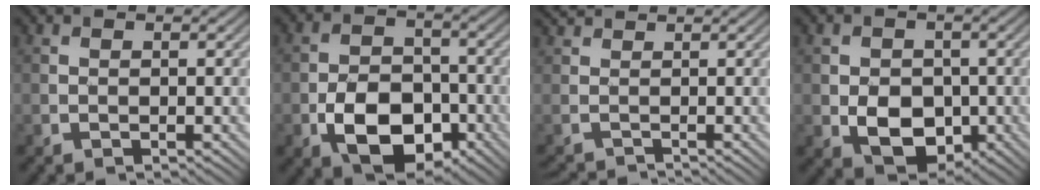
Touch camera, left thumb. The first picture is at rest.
{"total": 9.3, "force": [-3.8, 5.8, 6.1], "torque": [-0.117, -0.010, -0.069]}
{"total": 1.2, "force": [-0.8, 0.7, 0.5], "torque": [-0.023, -0.005, -0.023]}
{"total": 6.4, "force": [-1.5, 4.8, 4.0], "torque": [-0.073, -0.013, -0.028]}